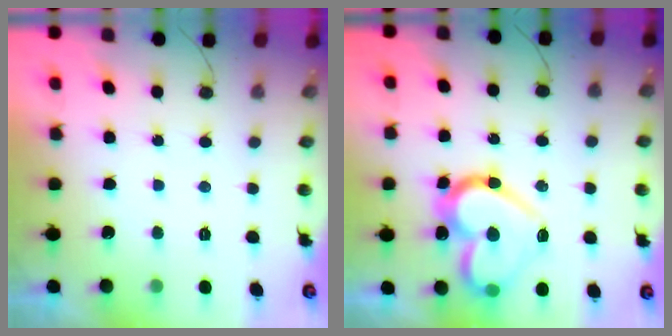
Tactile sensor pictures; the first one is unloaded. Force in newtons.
{"total": 18.3, "press": 18.3, "slide": 1.3}